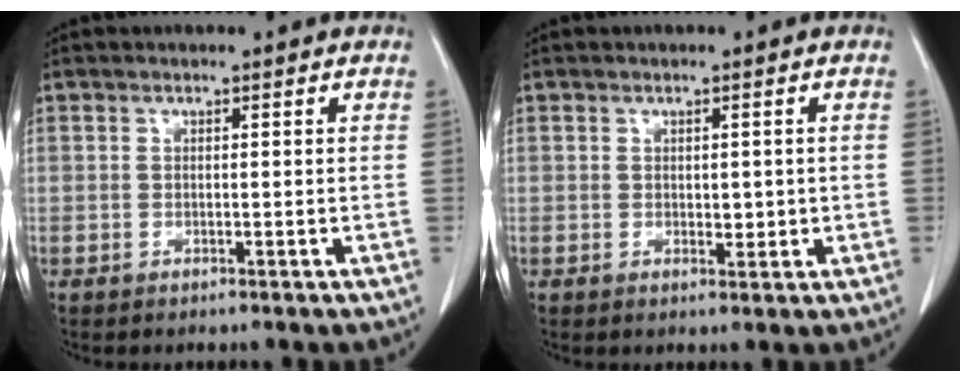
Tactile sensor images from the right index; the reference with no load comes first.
{"total": 1.6, "force": [0.0, 0.9, 1.3], "torque": [-0.015, -0.001, 0.003]}